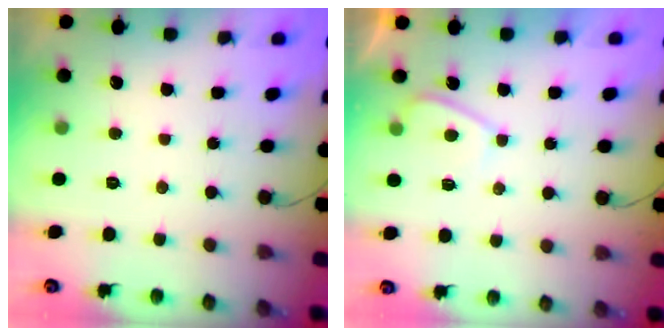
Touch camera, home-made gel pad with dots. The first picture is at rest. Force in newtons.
{"total": 2.8, "press": 2.7, "slide": 0.7}